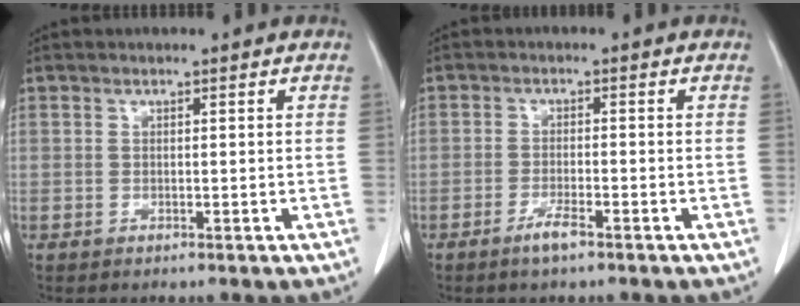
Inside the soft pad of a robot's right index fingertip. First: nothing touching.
{"total": 3.0, "force": [-2.1, 0.2, 2.1], "torque": [-0.043, -0.003, -0.039]}